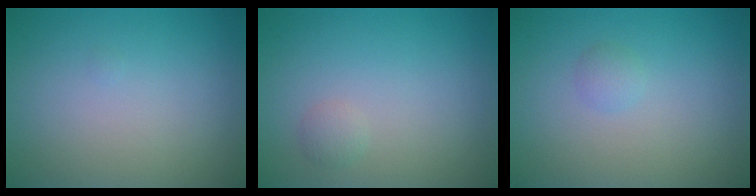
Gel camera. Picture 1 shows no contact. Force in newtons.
{"total": 0.8, "press": 0.8, "slide": 0.1}
{"total": 0.9, "press": 0.9, "slide": 0.0}